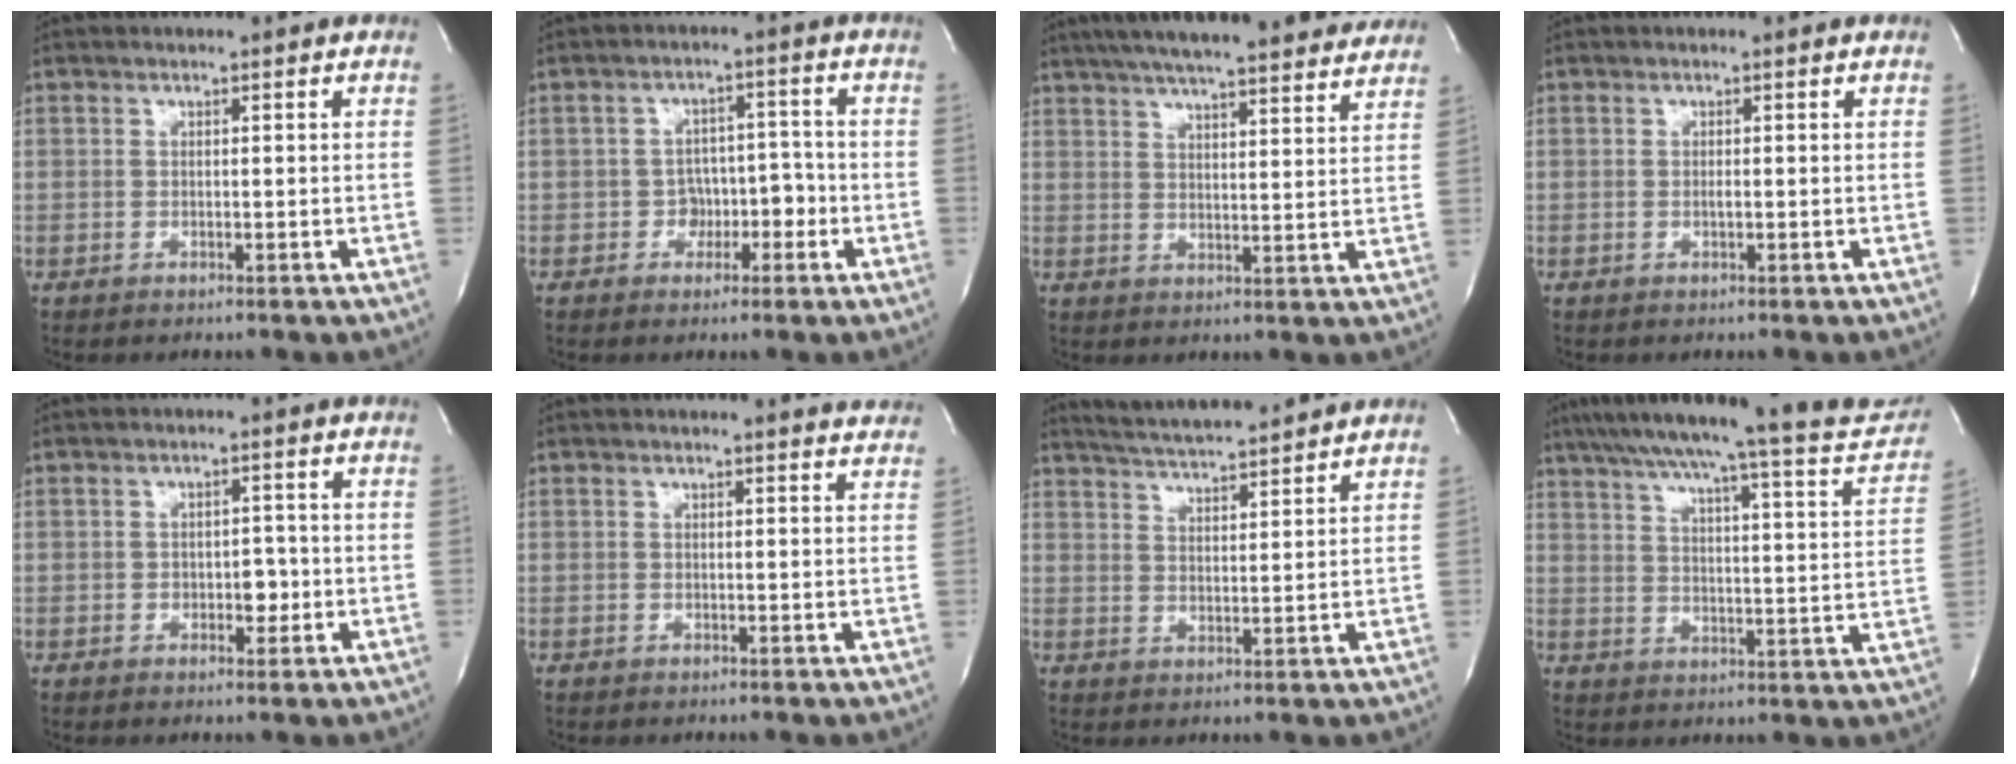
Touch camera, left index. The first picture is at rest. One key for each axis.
{"total": 4.6, "fx": -2.1, "fy": 3.4, "fz": 2.2, "tx": -0.019, "ty": 0.016, "tz": -0.034}
{"total": 24.1, "fx": 20.7, "fy": 3.5, "fz": 11.8, "tx": -0.193, "ty": 0.015, "tz": 0.267}
{"total": 0.6, "fx": -0.5, "fy": 0.0, "fz": 0.4, "tx": -0.009, "ty": -0.004, "tz": -0.010}
{"total": 3.1, "fx": -1.0, "fy": 1.8, "fz": 2.2, "tx": -0.025, "ty": 0.000, "tz": -0.013}
{"total": 3.9, "fx": 3.8, "fy": 0.2, "fz": 0.8, "tx": -0.011, "ty": -0.015, "tz": 0.017}
{"total": 9.7, "fx": 9.1, "fy": -0.1, "fz": 3.5, "tx": -0.071, "ty": 0.012, "tz": 0.143}
{"total": 24.4, "fx": 21.5, "fy": 1.9, "fz": 11.2, "tx": -0.171, "ty": -0.036, "tz": 0.269}